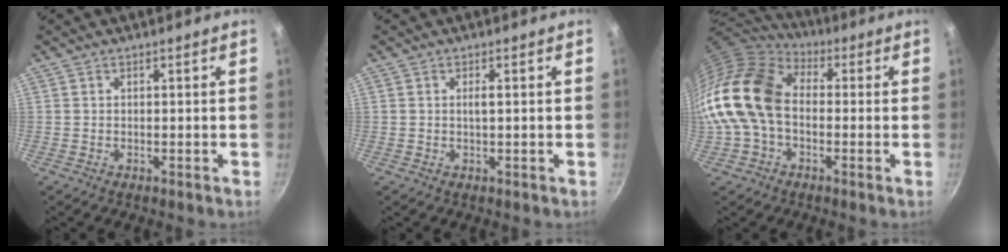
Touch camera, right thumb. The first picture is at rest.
{"total": 1.3, "force": [0.2, 0.2, 1.2], "torque": [-0.026, 0.001, 0.004]}
{"total": 18.0, "force": [-0.9, 12.6, 12.8], "torque": [-0.237, 0.040, -0.031]}